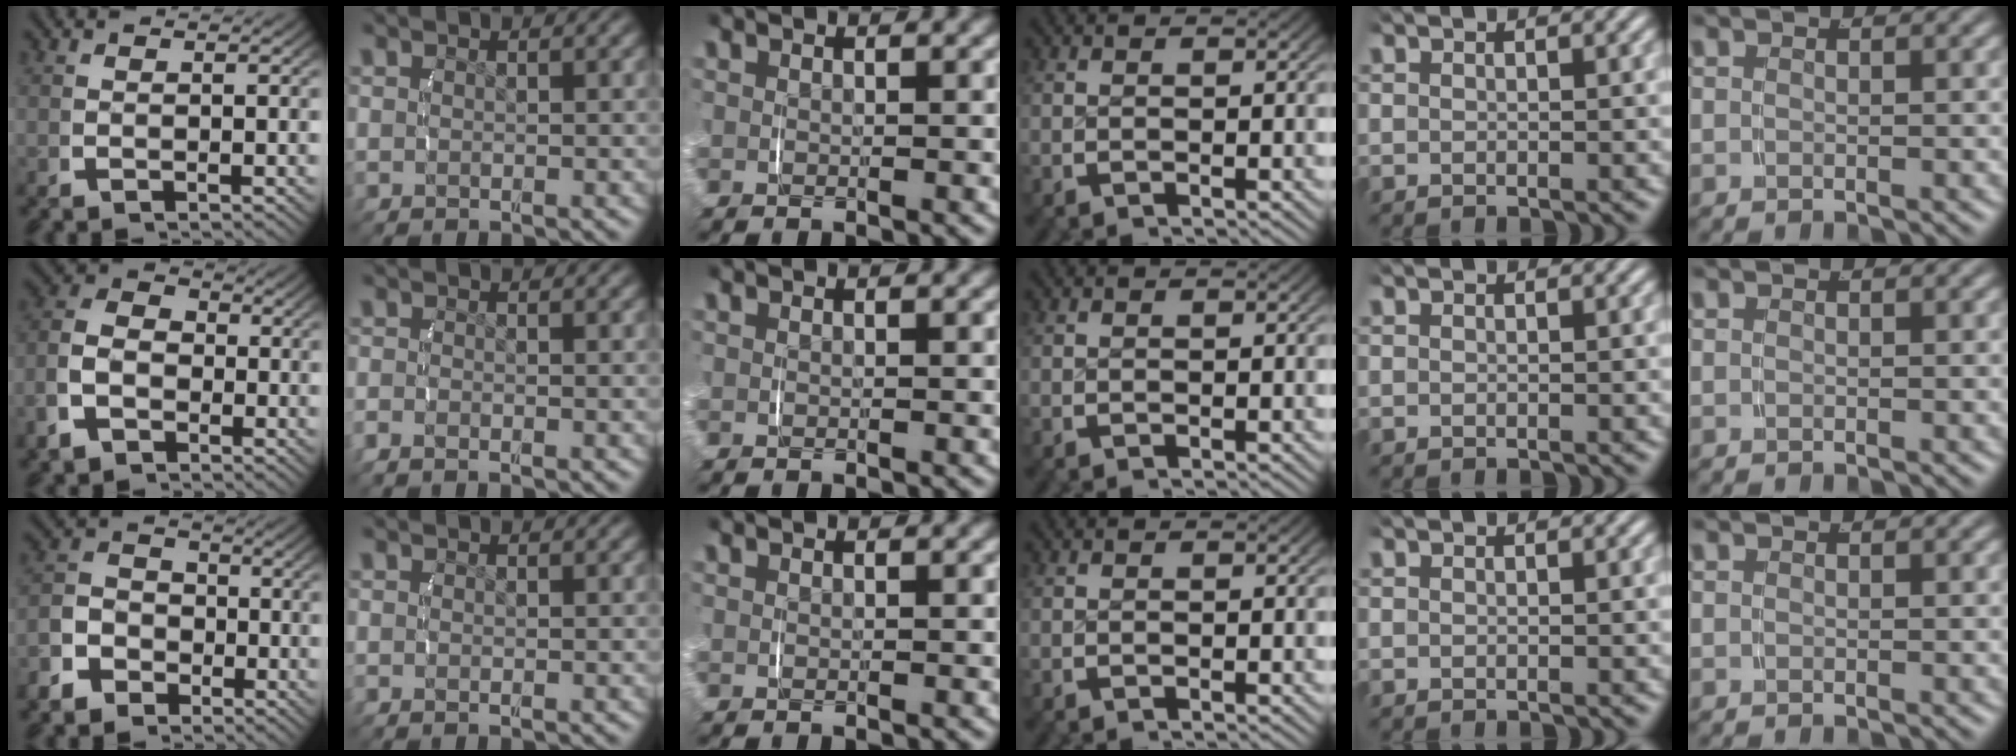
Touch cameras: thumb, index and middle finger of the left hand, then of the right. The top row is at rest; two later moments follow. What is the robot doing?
{"motion": "lift_and_place", "object": "napkin"}